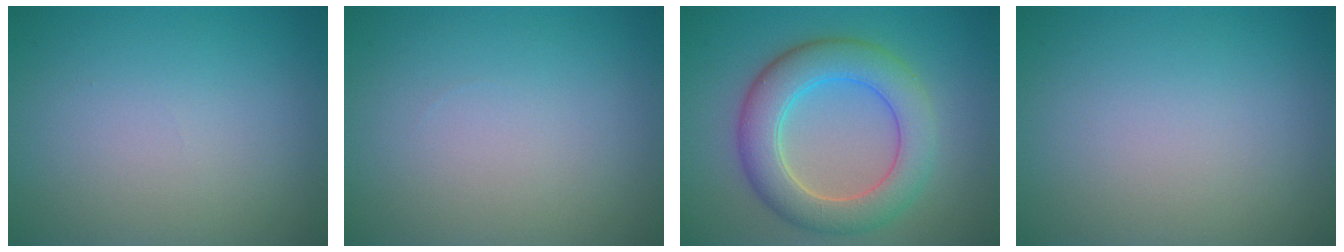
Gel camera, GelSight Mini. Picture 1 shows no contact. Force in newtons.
{"total": 0.0}
{"total": 6.6, "press": 6.6, "slide": 0.4}
{"total": 0.0}